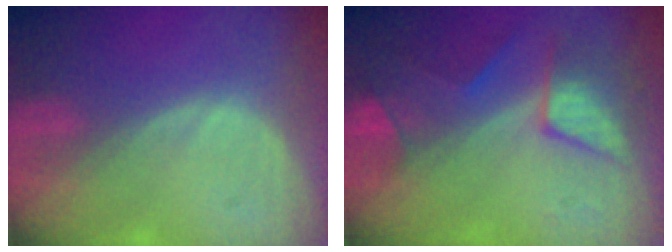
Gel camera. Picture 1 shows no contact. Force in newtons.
{"total": 7.5, "press": 7.0, "slide": 2.6}